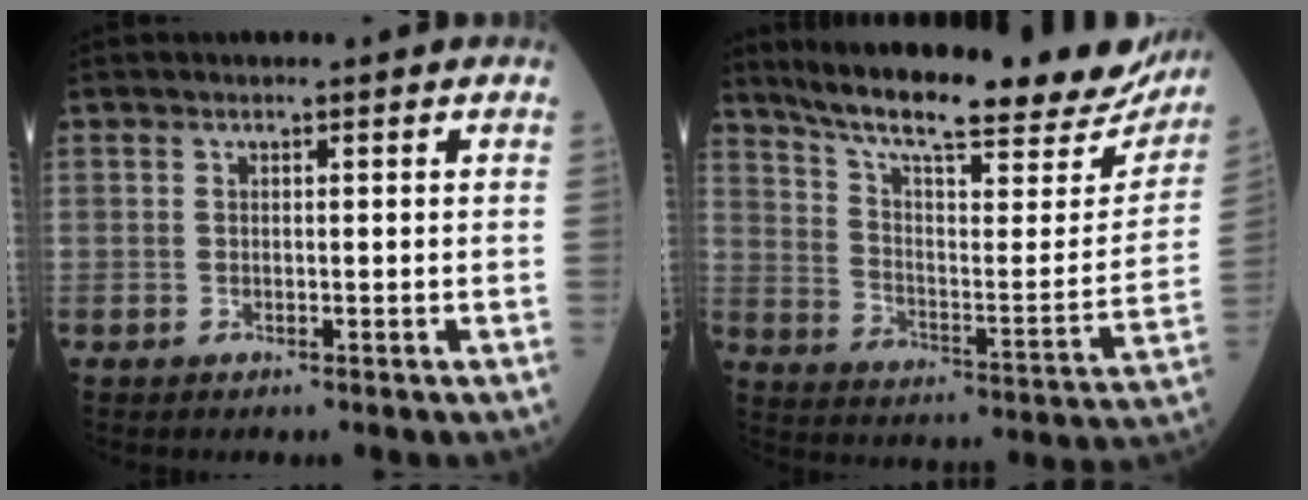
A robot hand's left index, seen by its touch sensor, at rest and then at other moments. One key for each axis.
{"total": 28.6, "fx": 24.4, "fy": 4.5, "fz": 14.1, "tx": -0.229, "ty": -0.050, "tz": 0.329}